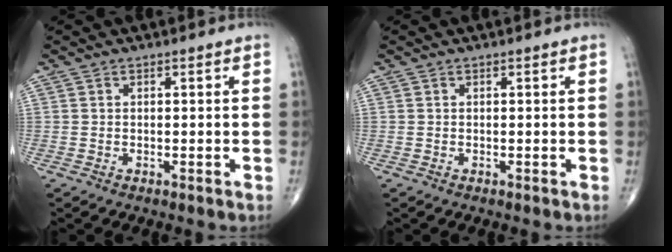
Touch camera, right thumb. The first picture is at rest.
{"total": 0.0}